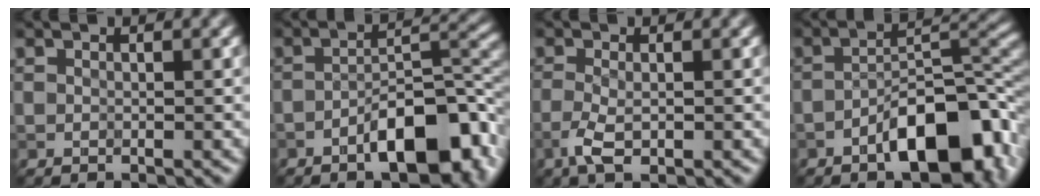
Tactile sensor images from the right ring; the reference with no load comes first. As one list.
[{"total": 8.4, "force": [-4.5, 3.1, 6.4], "torque": [-0.085, 0.014, -0.072]}, {"total": 2.4, "force": [-1.4, 0.6, 1.8], "torque": [-0.044, -0.007, -0.026]}, {"total": 9.5, "force": [-5.0, 3.7, 7.2], "torque": [-0.097, 0.017, -0.084]}]